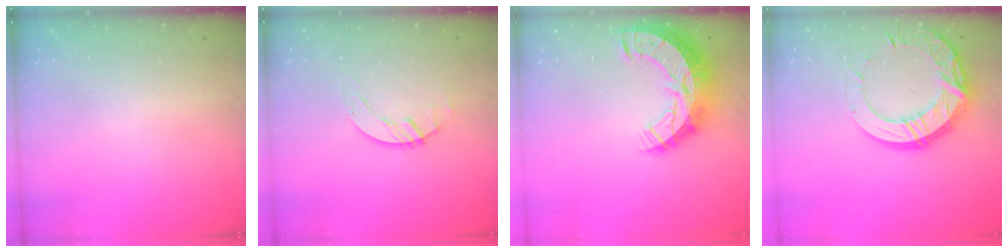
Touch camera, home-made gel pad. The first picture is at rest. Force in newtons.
{"total": 1.7, "press": 1.7, "slide": 0.1}
{"total": 13.4, "press": 13.4, "slide": 0.9}
{"total": 15.9, "press": 15.8, "slide": 1.4}